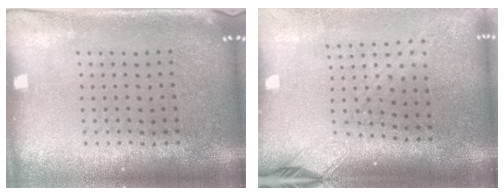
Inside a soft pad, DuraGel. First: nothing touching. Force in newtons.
{"total": 2.2, "press": 1.6, "slide": 1.5}